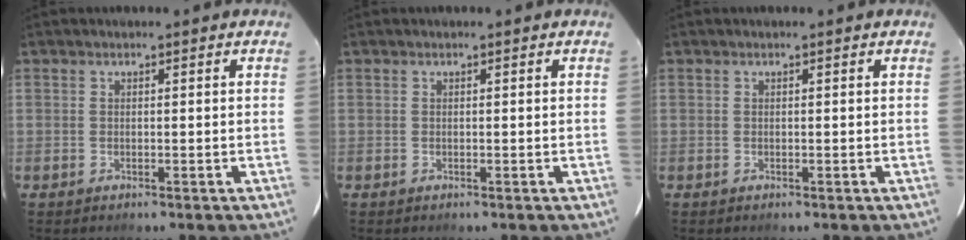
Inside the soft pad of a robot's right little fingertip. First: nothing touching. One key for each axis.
{"total": 0.0}
{"total": 0.0}